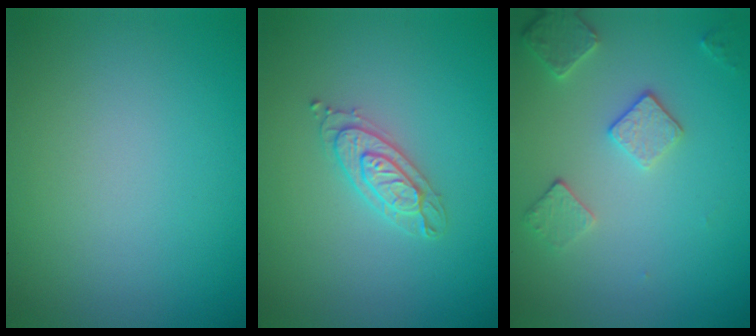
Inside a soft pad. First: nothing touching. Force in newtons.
{"total": 2.3, "press": 2.3, "slide": 0.4}
{"total": 2.6, "press": 2.5, "slide": 0.8}